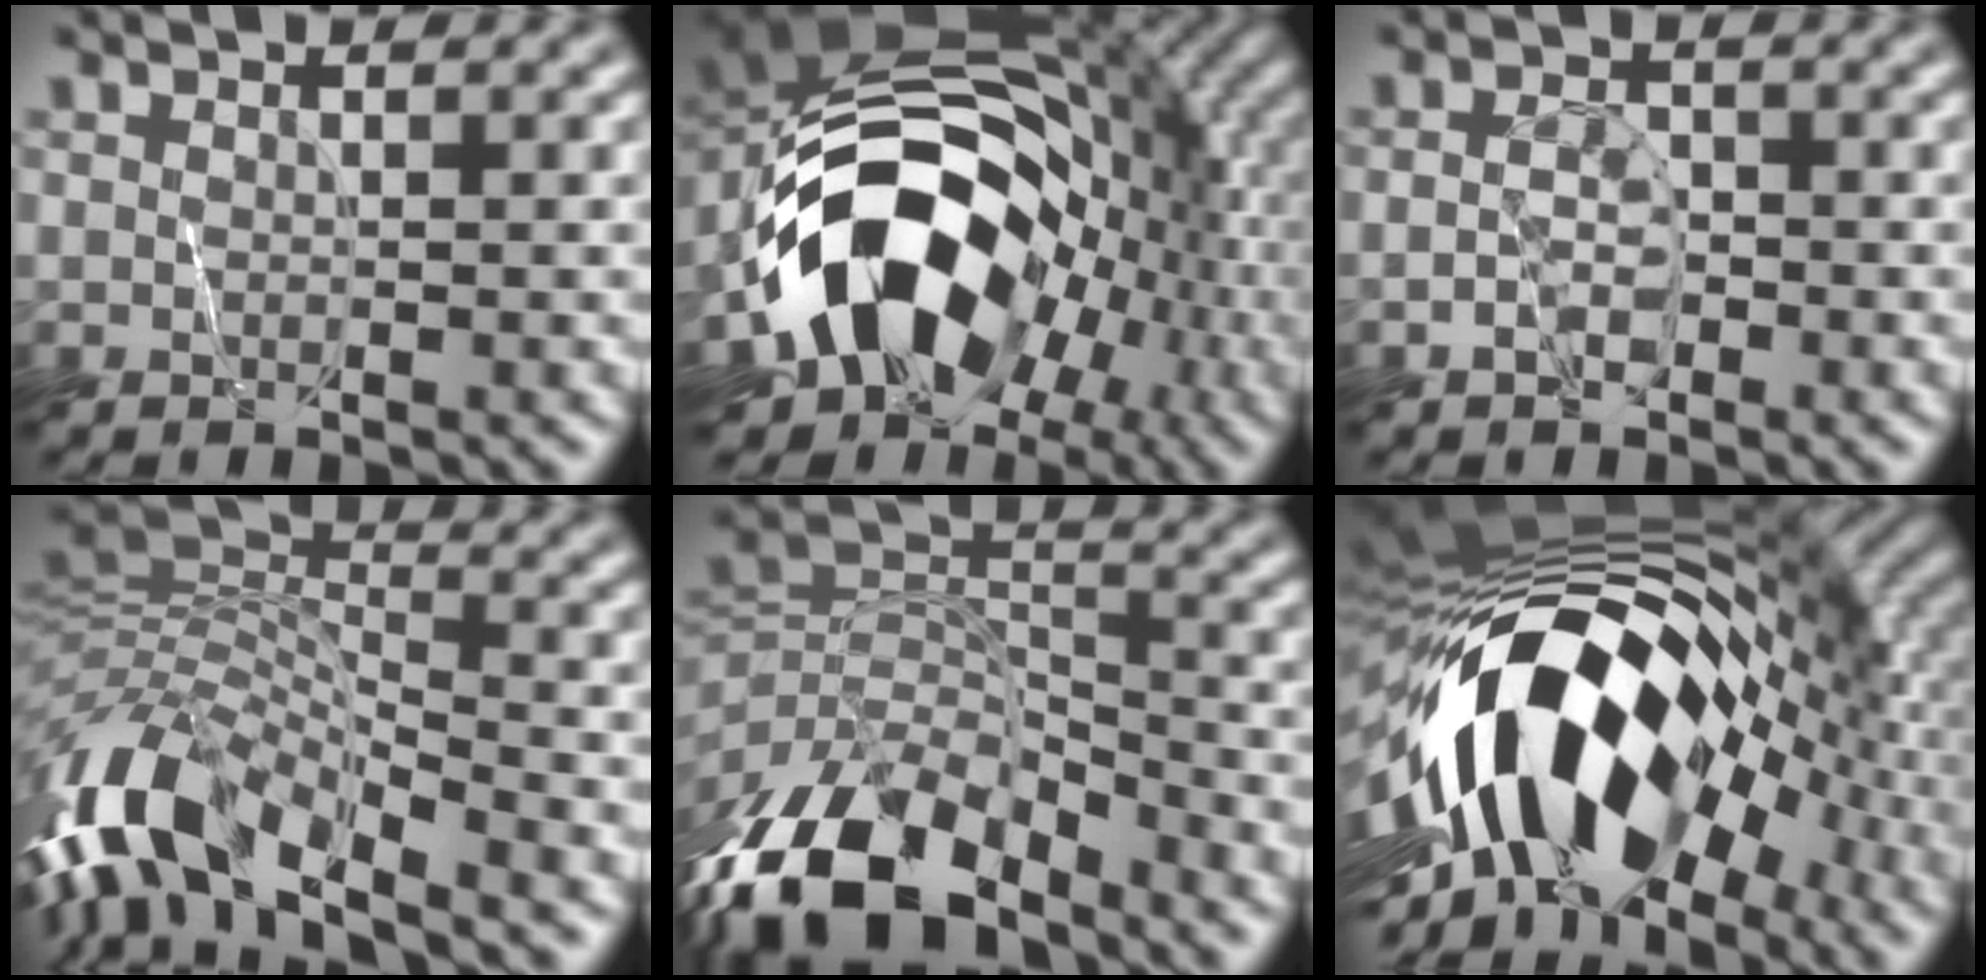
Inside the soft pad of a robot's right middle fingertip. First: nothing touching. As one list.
[{"total": 12.8, "force": [-6.0, 9.2, 6.6], "torque": [-0.088, -0.004, -0.111]}, {"total": 1.9, "force": [-1.8, 0.7, 0.3], "torque": [-0.003, -0.002, -0.034]}, {"total": 9.6, "force": [-7.1, 3.4, 5.6], "torque": [-0.104, -0.002, -0.141]}, {"total": 12.2, "force": [-9.5, 5.1, 5.8], "torque": [-0.121, -0.012, -0.174]}, {"total": 14.7, "force": [-5.2, 8.2, 11.0], "torque": [-0.167, 0.010, -0.103]}]